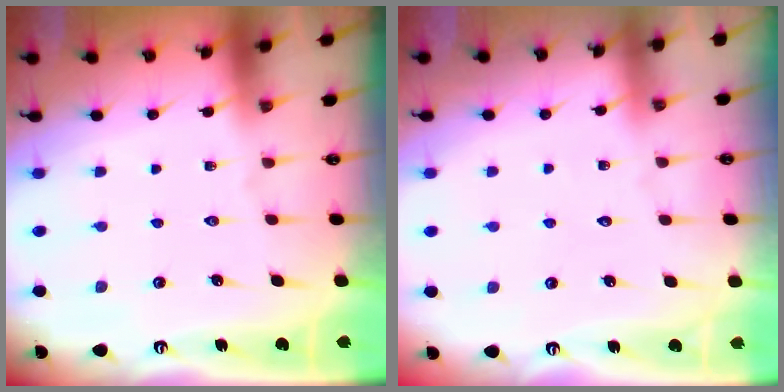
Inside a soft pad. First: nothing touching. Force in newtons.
{"total": 2.4, "press": 2.4, "slide": 0.3}